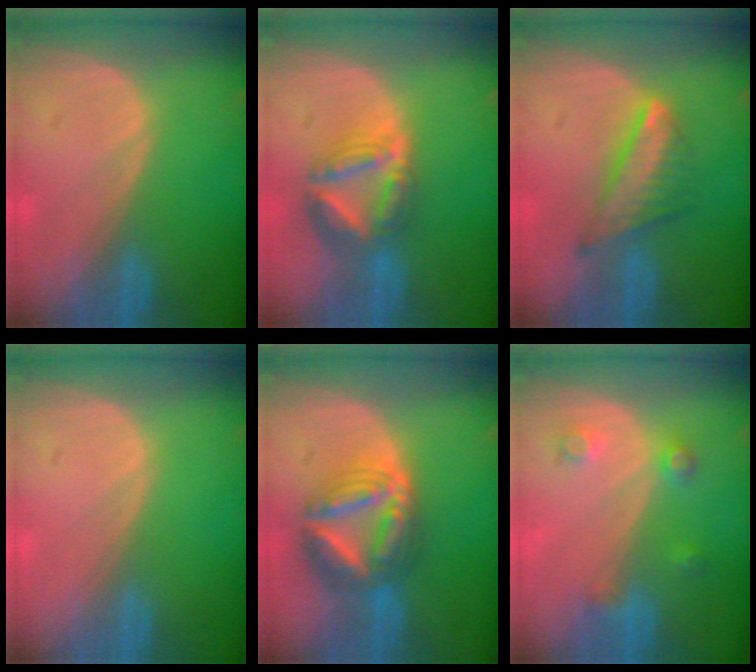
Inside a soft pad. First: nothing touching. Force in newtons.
{"total": 8.2, "press": 7.0, "slide": 4.2}
{"total": 7.3, "press": 6.3, "slide": 3.6}
{"total": 0.0}
{"total": 9.1, "press": 9.1, "slide": 0.8}
{"total": 3.5, "press": 3.3, "slide": 1.1}